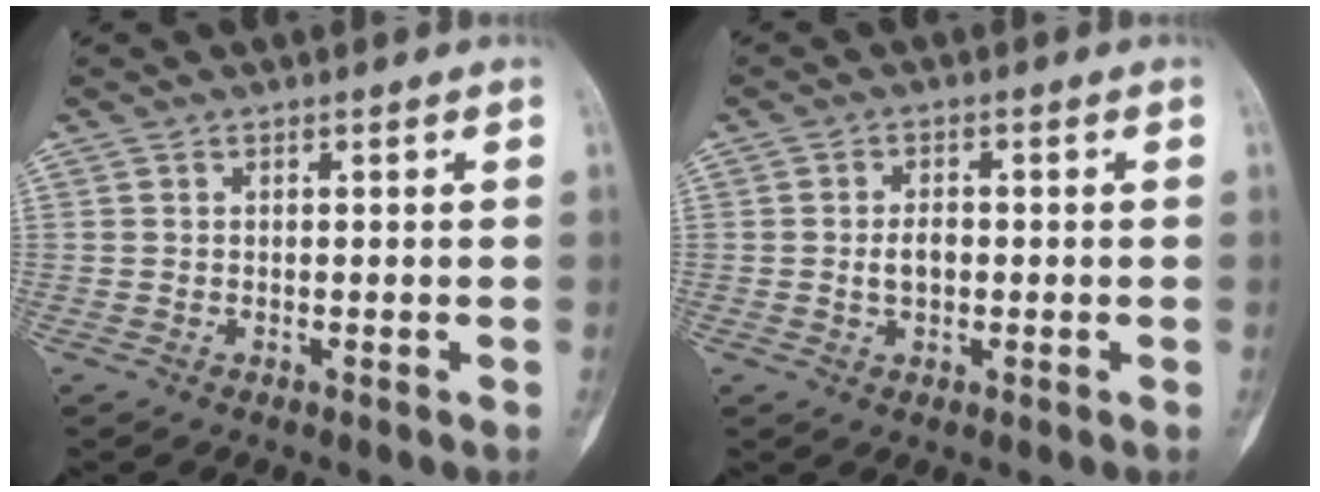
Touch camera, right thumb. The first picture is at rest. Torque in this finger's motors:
{"motor_torque": [0.43, 0.80, 0.31, -0.05, 0.04]}